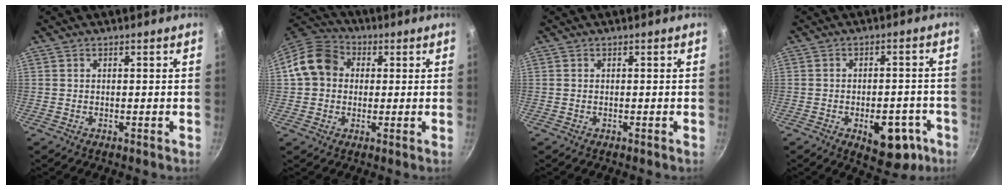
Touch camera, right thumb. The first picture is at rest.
{"total": 10.7, "force": [1.4, 9.0, 5.6], "torque": [-0.072, 0.024, 0.006]}
{"total": 0.0}
{"total": 7.9, "force": [-3.2, 4.3, 5.8], "torque": [-0.041, 0.016, -0.030]}